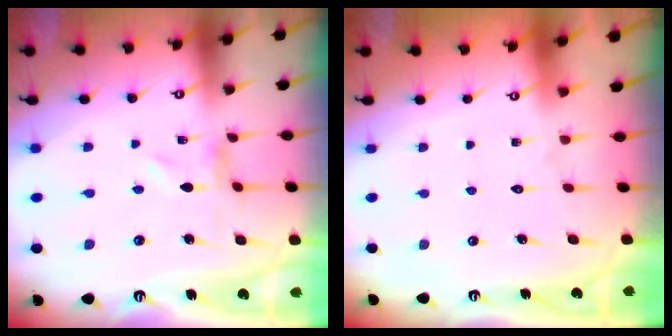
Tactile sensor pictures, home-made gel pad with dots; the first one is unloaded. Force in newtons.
{"total": 1.6, "press": 1.6, "slide": 0.1}